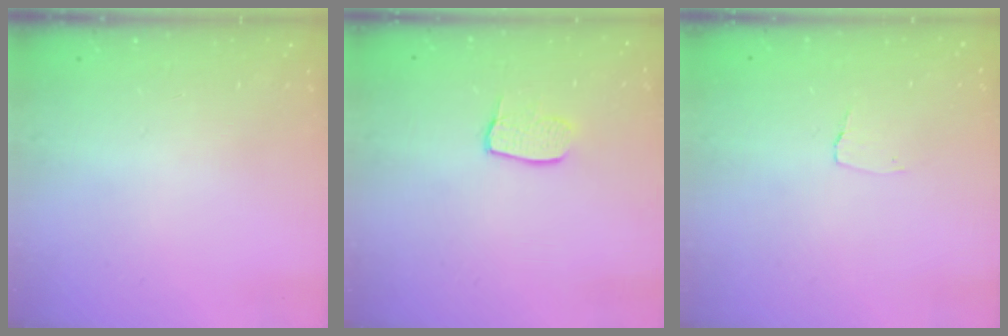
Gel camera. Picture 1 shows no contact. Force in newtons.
{"total": 7.0, "press": 7.0, "slide": 0.6}
{"total": 2.6, "press": 2.6, "slide": 0.2}